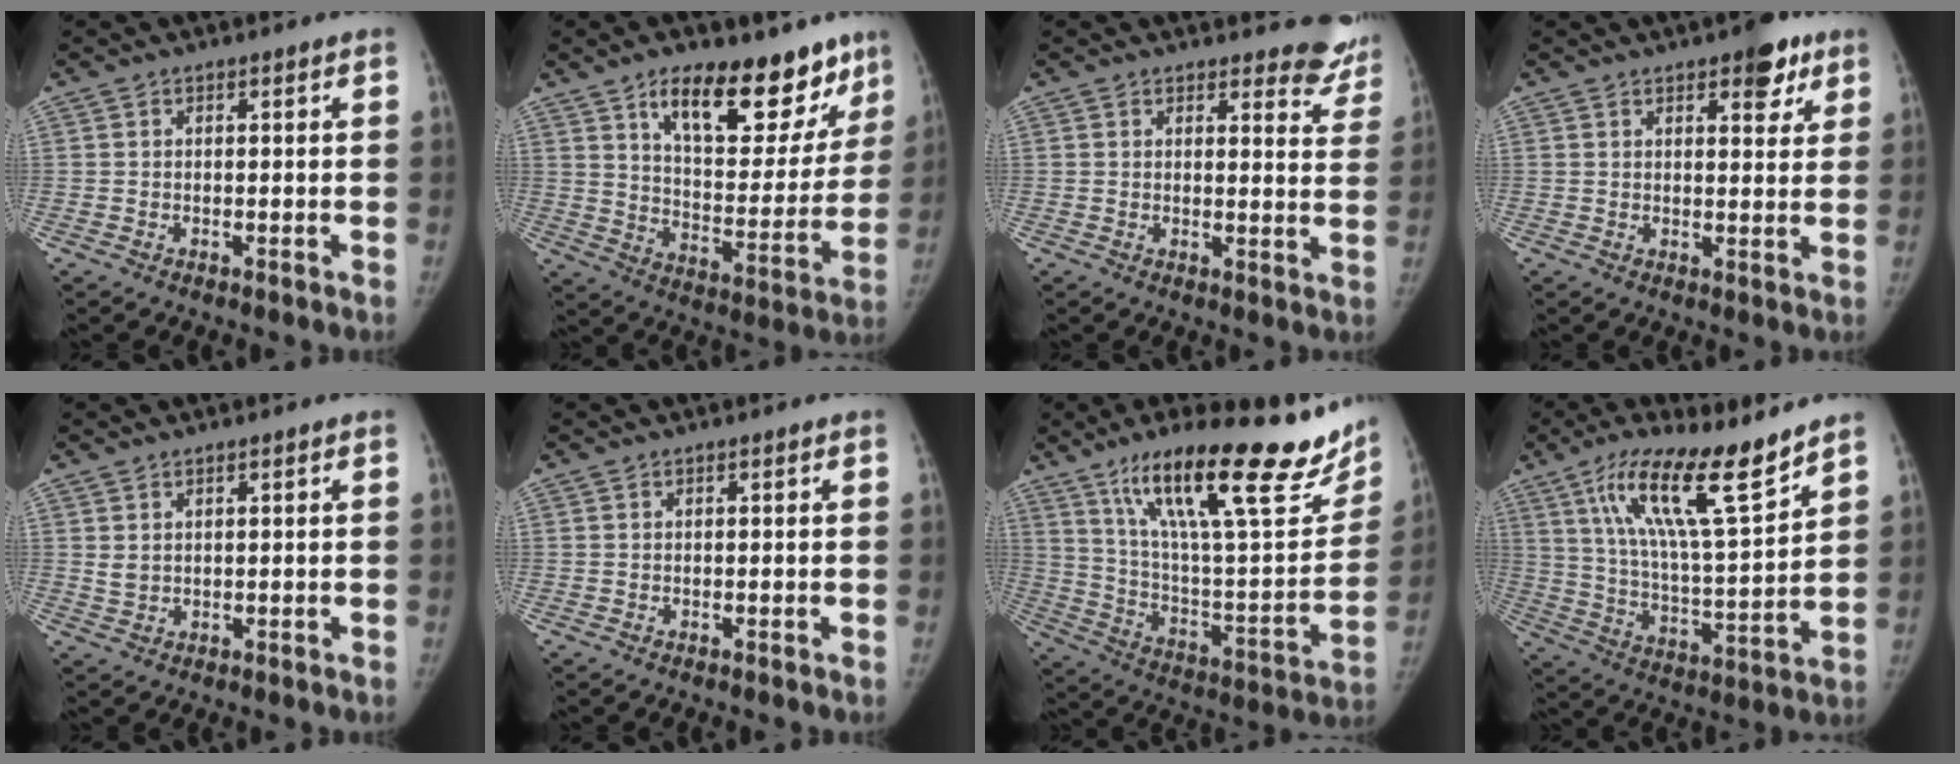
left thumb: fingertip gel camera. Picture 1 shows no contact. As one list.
[{"total": 21.3, "force": [13.9, 9.6, 13.0], "torque": [-0.124, -0.072, 0.212]}, {"total": 8.5, "force": [8.0, 2.6, 0.8], "torque": [0.037, -0.061, 0.064]}, {"total": 6.8, "force": [3.9, 3.0, 4.7], "torque": [-0.034, -0.015, 0.044]}, {"total": 1.9, "force": [1.2, 1.0, 1.2], "torque": [-0.018, -0.007, 0.030]}, {"total": 0.0}, {"total": 32.4, "force": [20.2, 8.8, 23.7], "torque": [-0.325, -0.057, 0.322]}, {"total": 17.9, "force": [11.9, 3.2, 13.1], "torque": [-0.210, -0.064, 0.214]}]